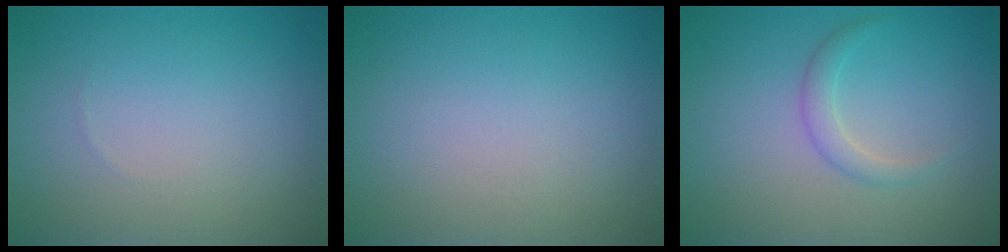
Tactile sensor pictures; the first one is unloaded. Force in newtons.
{"total": 0.0}
{"total": 1.6, "press": 1.6, "slide": 0.1}